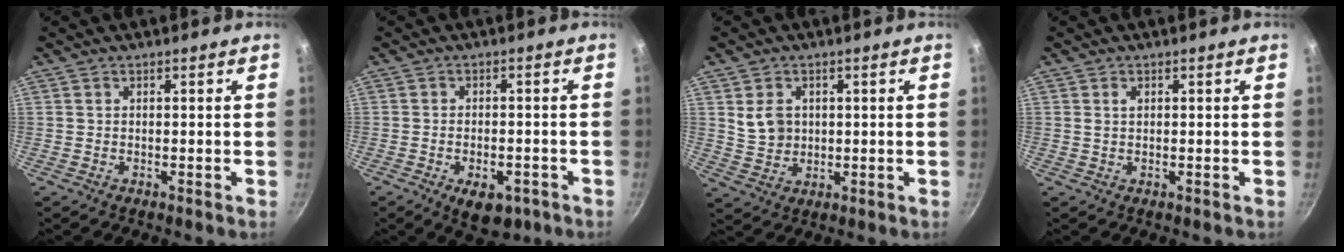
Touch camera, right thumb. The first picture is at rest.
{"total": 7.2, "force": [-3.6, 3.9, 4.8], "torque": [-0.060, 0.011, -0.045]}
{"total": 5.4, "force": [1.4, 4.4, 2.9], "torque": [-0.034, -0.008, 0.034]}
{"total": 1.1, "force": [0.4, 0.7, 0.8], "torque": [-0.017, -0.003, 0.009]}